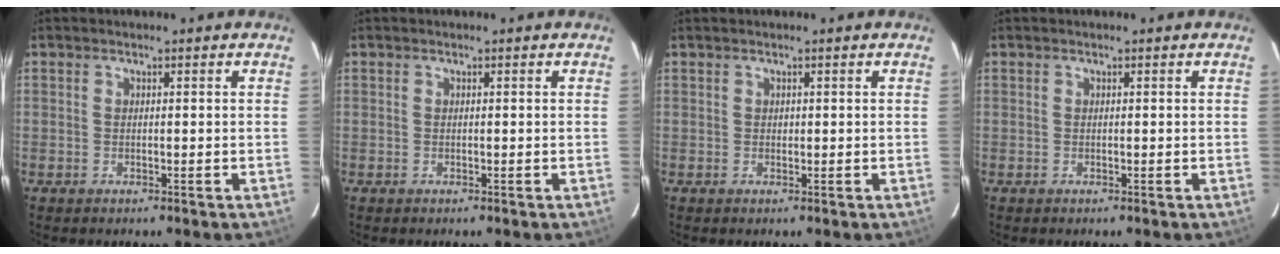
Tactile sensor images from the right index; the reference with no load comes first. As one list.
[{"total": 0.0}, {"total": 0.8, "force": [0.5, -0.2, -0.6], "torque": [0.014, -0.001, 0.010]}, {"total": 0.0}]